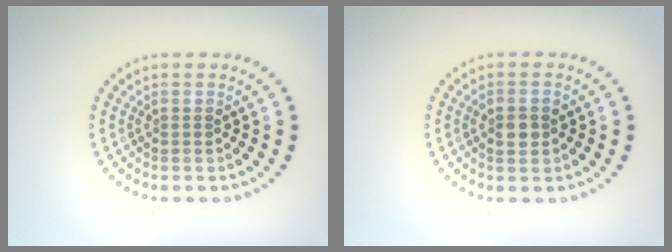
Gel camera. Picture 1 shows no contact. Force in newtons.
{"total": 2.3, "press": 2.3, "slide": 0.0}